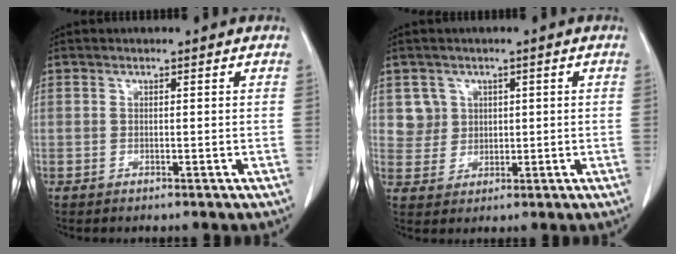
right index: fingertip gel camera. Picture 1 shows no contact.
{"total": 4.0, "force": [1.6, 3.6, -0.2], "torque": [0.015, 0.007, 0.032]}